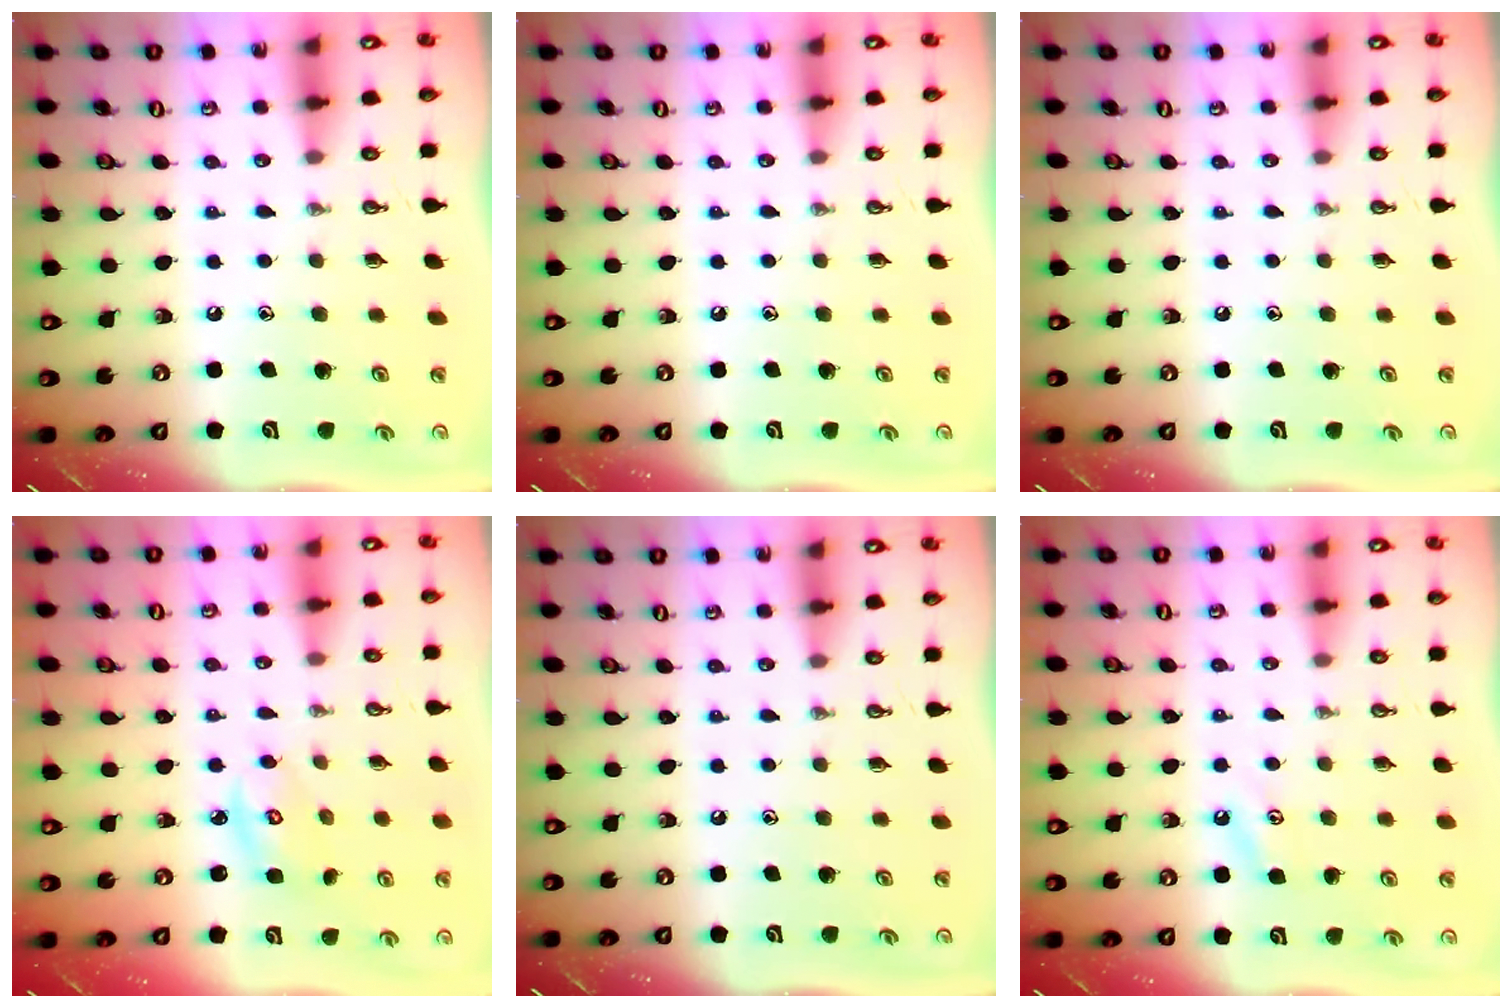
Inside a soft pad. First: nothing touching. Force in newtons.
{"total": 0.0}
{"total": 0.0}
{"total": 4.4, "press": 4.4, "slide": 0.4}
{"total": 0.0}
{"total": 3.2, "press": 3.2, "slide": 0.5}